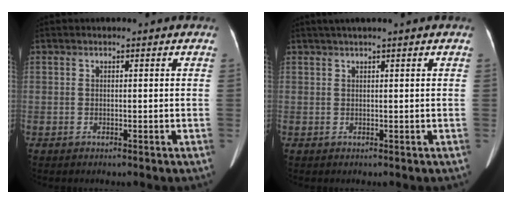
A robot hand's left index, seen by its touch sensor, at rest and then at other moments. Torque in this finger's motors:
{"motor_torque": [0.23, -0.30, 0.14, 0.06]}